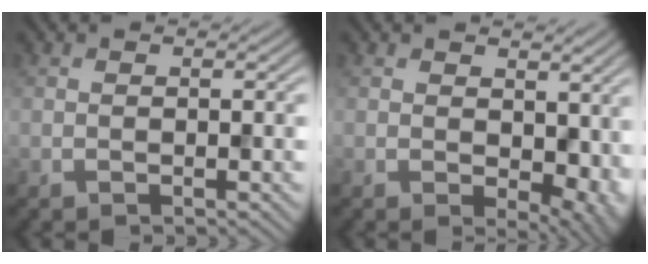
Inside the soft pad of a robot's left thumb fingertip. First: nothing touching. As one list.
[{"total": 5.6, "force": [0.6, 3.7, 4.2], "torque": [-0.063, -0.019, 0.019]}]